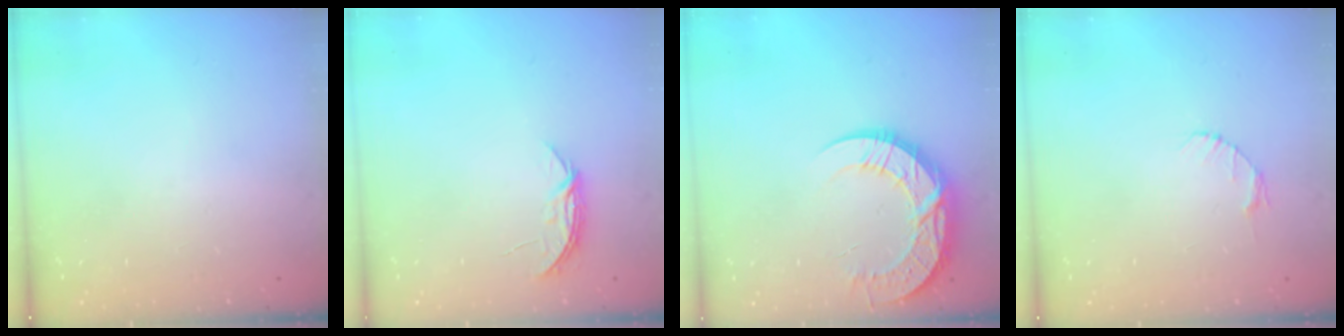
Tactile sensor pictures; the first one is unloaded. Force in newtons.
{"total": 4.0, "press": 4.0, "slide": 0.5}
{"total": 13.2, "press": 13.2, "slide": 1.0}
{"total": 2.6, "press": 2.6, "slide": 0.3}